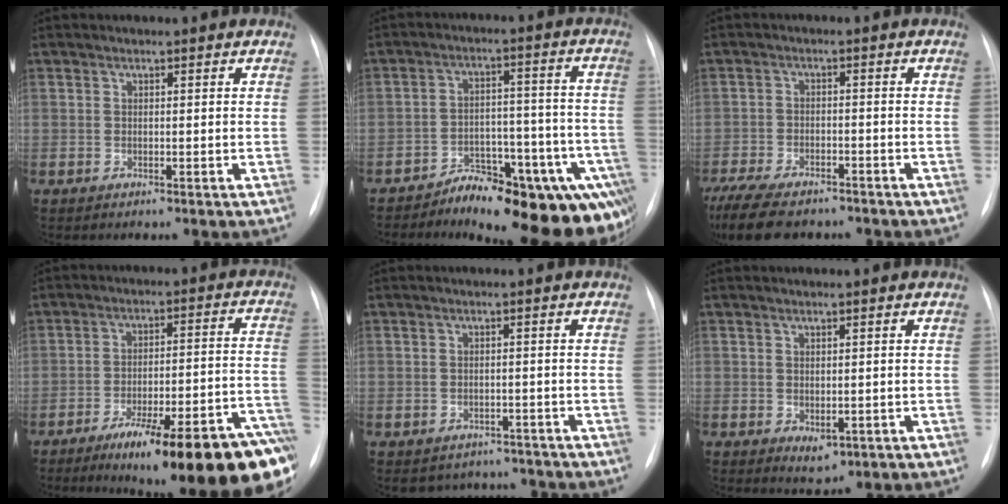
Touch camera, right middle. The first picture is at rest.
{"total": 19.0, "force": [-14.9, 6.7, 9.8], "torque": [-0.040, 0.044, -0.195]}
{"total": 15.3, "force": [-11.8, 6.1, 7.5], "torque": [-0.190, -0.023, -0.177]}
{"total": 23.8, "force": [-15.7, 3.4, 17.5], "torque": [-0.153, 0.017, -0.223]}
{"total": 5.0, "force": [-4.4, 2.3, -0.3], "torque": [0.009, 0.016, -0.053]}
{"total": 2.4, "force": [-0.6, 1.6, 1.8], "torque": [-0.021, -0.004, 0.003]}